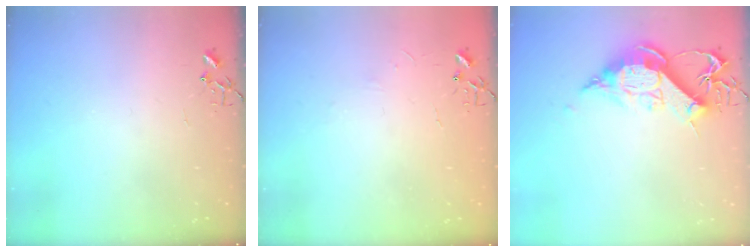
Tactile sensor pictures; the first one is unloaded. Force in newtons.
{"total": 2.7, "press": 2.7, "slide": 0.4}
{"total": 13.9, "press": 13.9, "slide": 1.1}